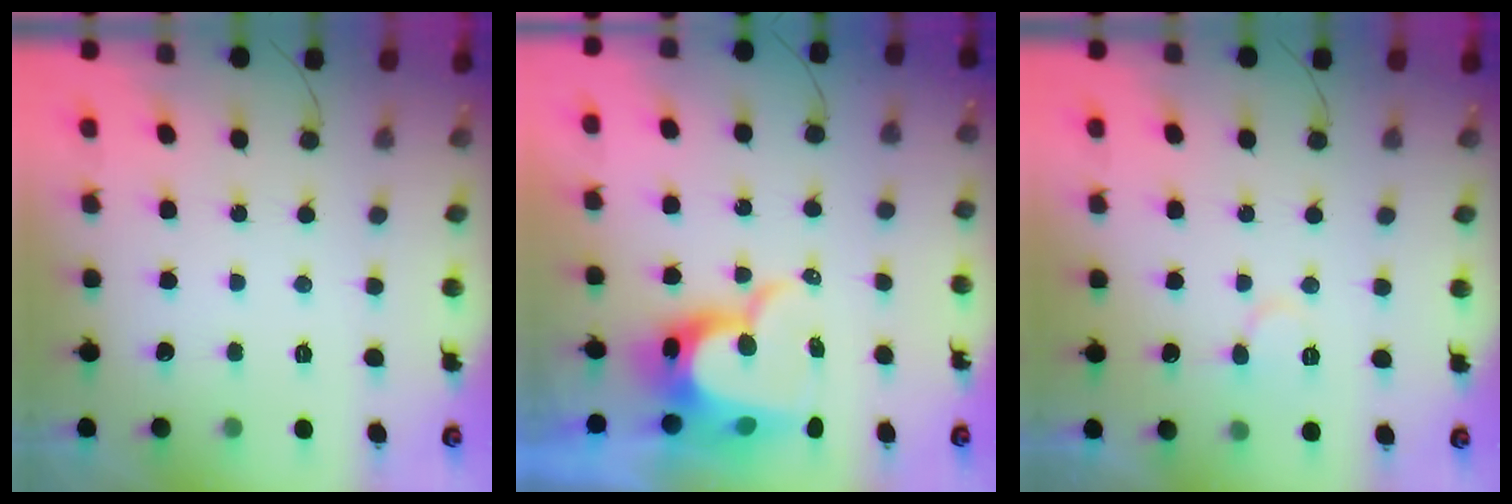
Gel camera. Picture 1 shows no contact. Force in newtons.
{"total": 12.3, "press": 12.3, "slide": 0.8}
{"total": 7.1, "press": 7.1, "slide": 0.6}